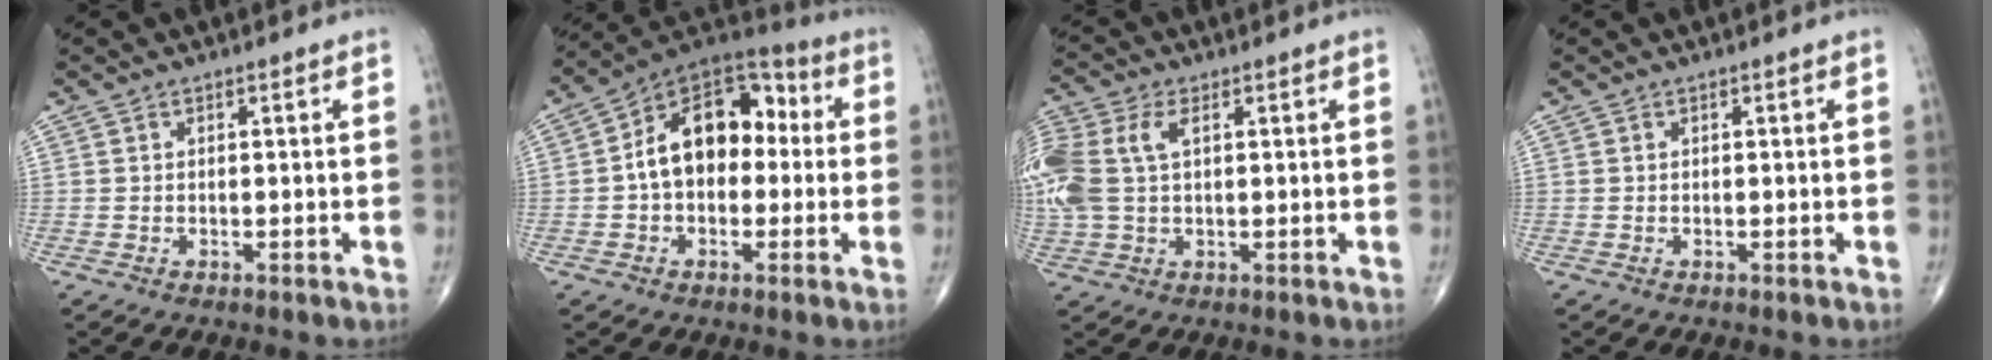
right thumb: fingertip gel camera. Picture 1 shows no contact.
{"total": 15.9, "force": [0.8, 10.4, 12.0], "torque": [-0.152, 0.047, -0.001]}
{"total": 12.9, "force": [2.7, 7.9, 9.9], "torque": [-0.275, 0.021, 0.055]}
{"total": 0.0}